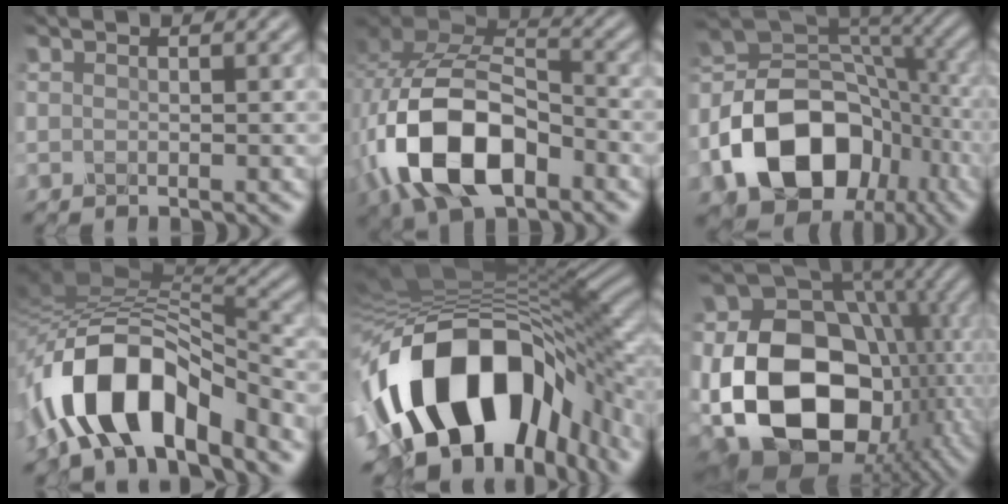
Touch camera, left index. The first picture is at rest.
{"total": 12.4, "force": [-4.7, 7.0, 9.1], "torque": [-0.203, -0.003, -0.094]}
{"total": 14.5, "force": [-5.8, 10.2, 8.5], "torque": [-0.161, -0.010, -0.103]}
{"total": 11.7, "force": [-5.7, 5.3, 8.6], "torque": [-0.150, 0.014, -0.107]}
{"total": 17.5, "force": [-5.5, 10.1, 13.2], "torque": [-0.245, -0.023, -0.079]}
{"total": 21.3, "force": [-3.1, 16.0, 13.6], "torque": [-0.283, -0.002, -0.046]}